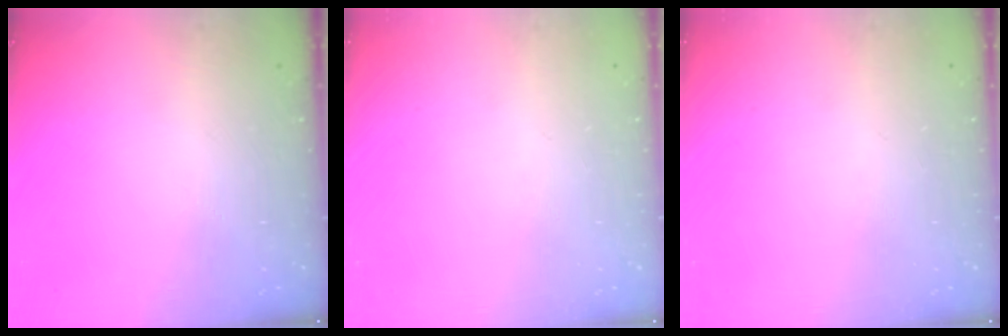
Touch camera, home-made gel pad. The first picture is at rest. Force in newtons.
{"total": 0.0}
{"total": 0.0}